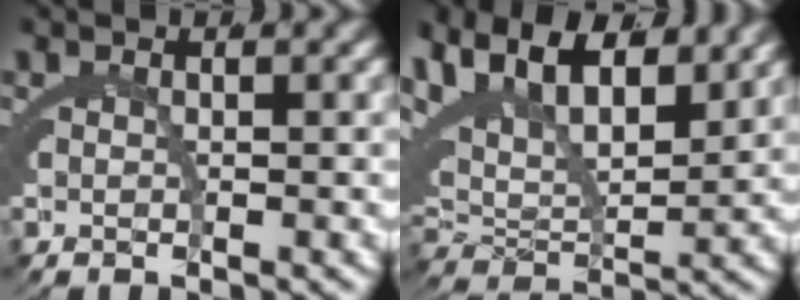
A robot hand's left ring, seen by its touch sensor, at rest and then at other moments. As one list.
[{"total": 12.4, "force": [4.7, 8.2, 7.9], "torque": [-0.165, 0.001, 0.071]}]